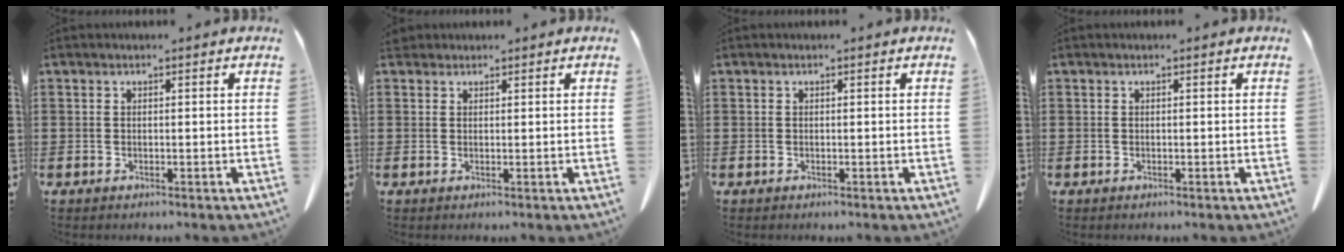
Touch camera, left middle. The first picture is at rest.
{"total": 1.3, "force": [1.1, 0.6, 0.2], "torque": [-0.009, 0.004, 0.021]}
{"total": 0.0}
{"total": 0.0}